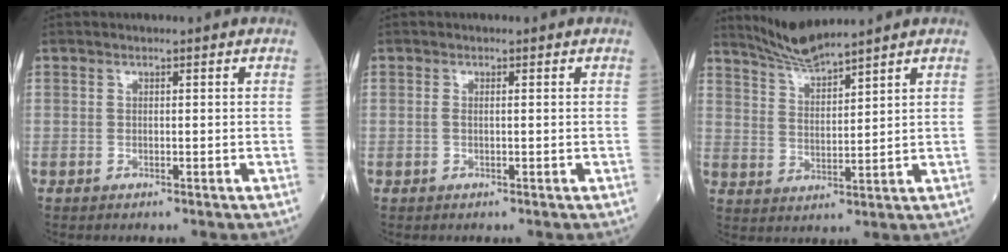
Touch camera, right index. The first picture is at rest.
{"total": 0.7, "force": [0.0, 0.1, 0.6], "torque": [-0.018, -0.001, 0.000]}
{"total": 6.3, "force": [6.0, -0.7, 1.7], "torque": [-0.043, -0.004, 0.124]}